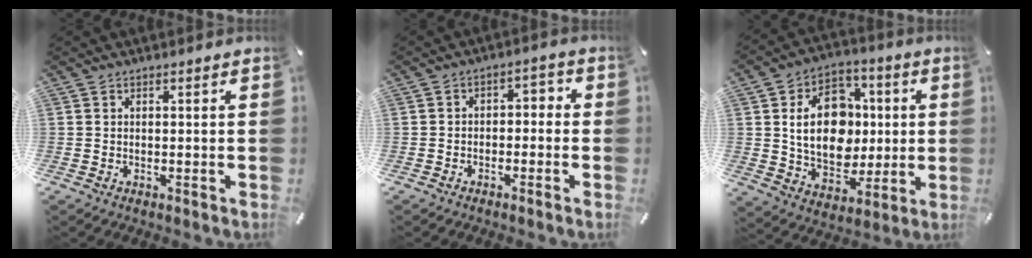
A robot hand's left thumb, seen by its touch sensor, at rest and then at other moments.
{"total": 3.4, "force": [-2.6, 2.0, 1.1], "torque": [-0.017, 0.020, -0.052]}
{"total": 16.9, "force": [1.6, 13.4, 10.1], "torque": [-0.171, 0.007, 0.033]}